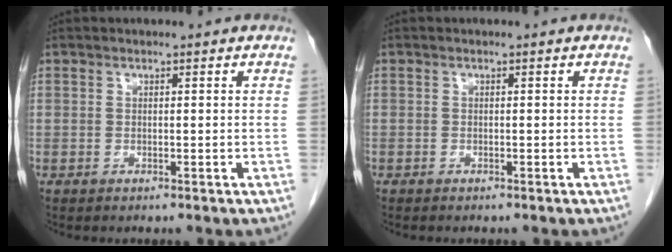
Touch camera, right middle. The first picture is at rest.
{"total": 0.0}